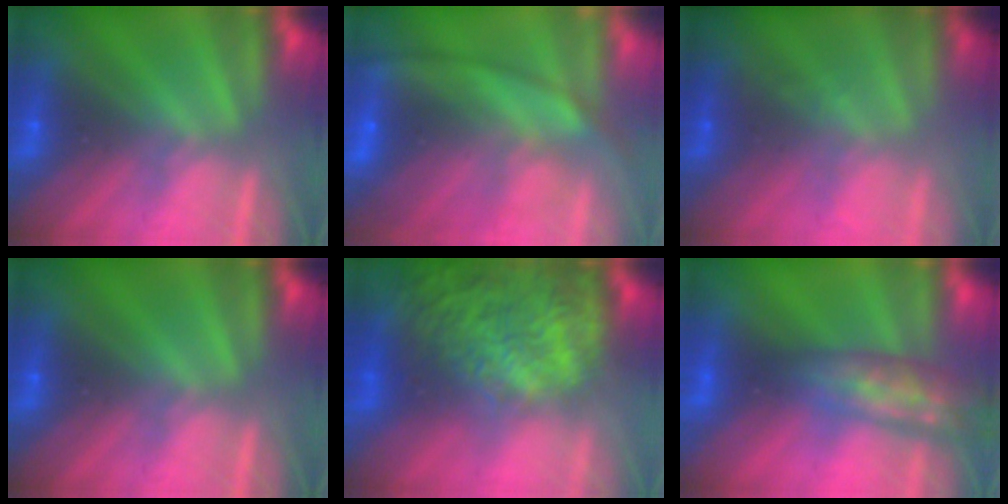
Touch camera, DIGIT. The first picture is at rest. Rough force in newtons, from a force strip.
{"total": 14.6}
{"total": 1.4}
{"total": 0.0}
{"total": 7.8}
{"total": 3.0}